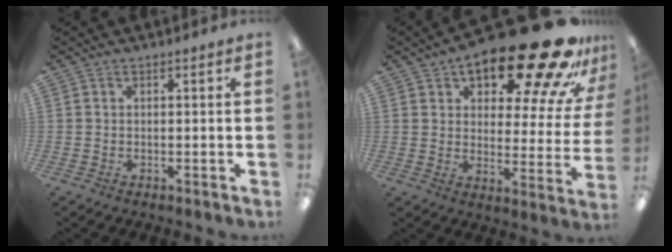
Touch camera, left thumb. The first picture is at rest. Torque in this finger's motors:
{"motor_torque": [0.51, 0.73, 1.20, -1.56, 0.10]}